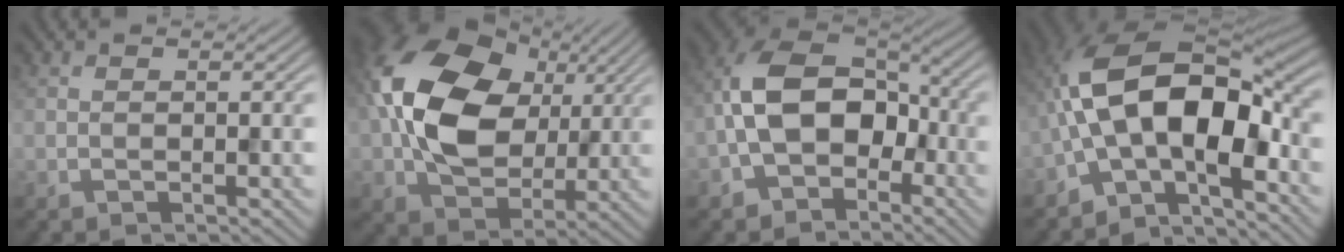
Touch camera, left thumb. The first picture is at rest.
{"total": 17.0, "force": [3.5, 12.0, 11.5], "torque": [-0.255, 0.017, 0.065]}
{"total": 11.5, "force": [-2.4, 7.8, 8.1], "torque": [-0.163, 0.008, -0.061]}
{"total": 13.8, "force": [-2.5, 6.7, 11.8], "torque": [-0.197, 0.016, -0.064]}